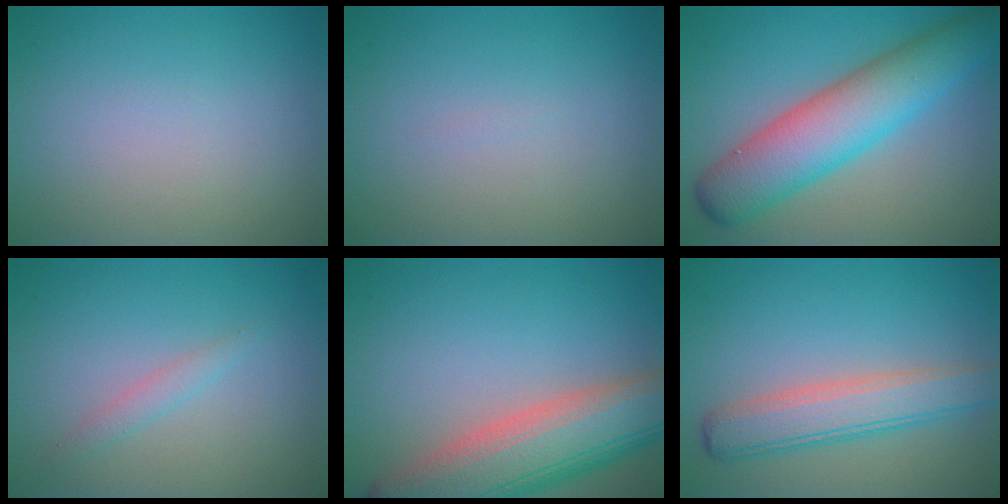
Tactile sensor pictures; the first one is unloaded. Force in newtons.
{"total": 0.0}
{"total": 8.5, "press": 8.5, "slide": 0.2}
{"total": 1.2, "press": 1.2, "slide": 0.0}
{"total": 10.3, "press": 10.3, "slide": 0.5}
{"total": 4.8, "press": 4.8, "slide": 0.4}